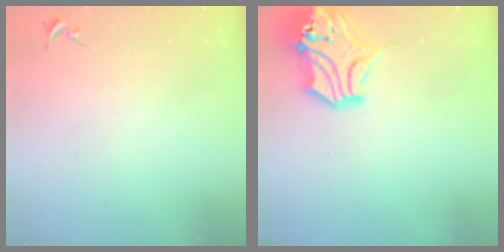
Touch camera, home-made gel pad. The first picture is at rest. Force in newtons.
{"total": 15.4, "press": 15.3, "slide": 2.2}